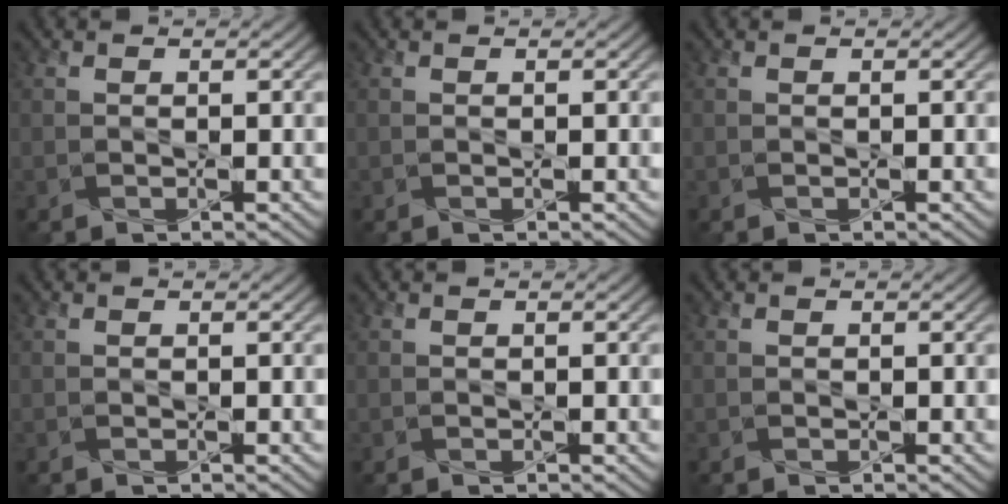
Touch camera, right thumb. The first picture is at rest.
{"total": 0.0}
{"total": 0.0}
{"total": 0.0}
{"total": 0.0}
{"total": 0.0}